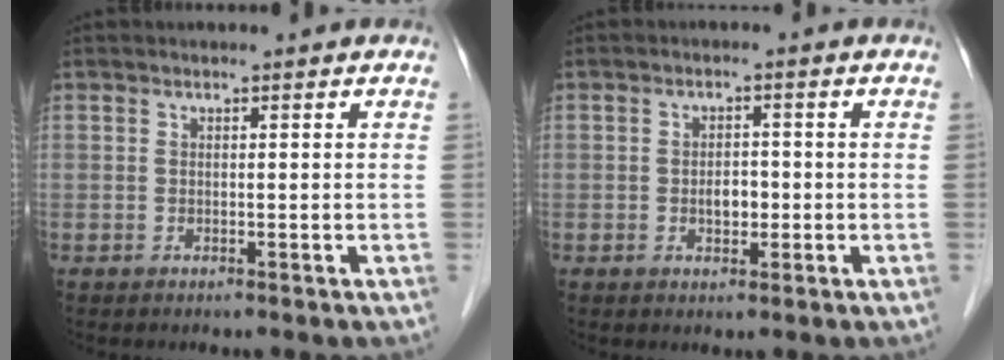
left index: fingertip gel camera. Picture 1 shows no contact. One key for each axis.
{"total": 2.7, "fx": -0.7, "fy": 1.7, "fz": 2.0, "tx": -0.026, "ty": 0.001, "tz": -0.007}